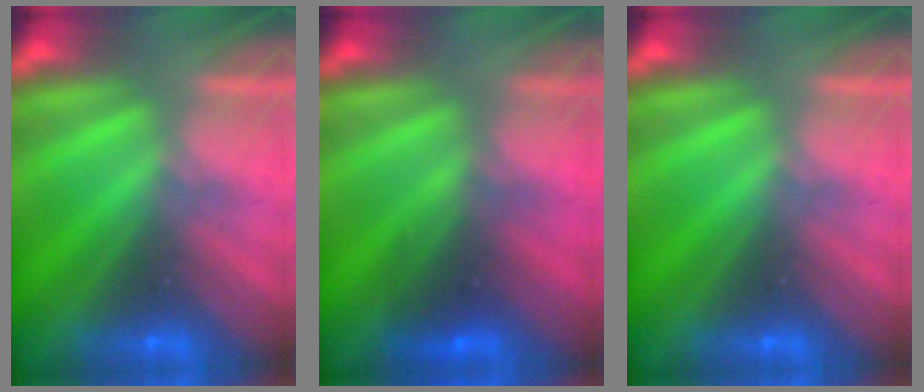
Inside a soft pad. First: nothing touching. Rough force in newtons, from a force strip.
{"total": 2.7}
{"total": 0.0}